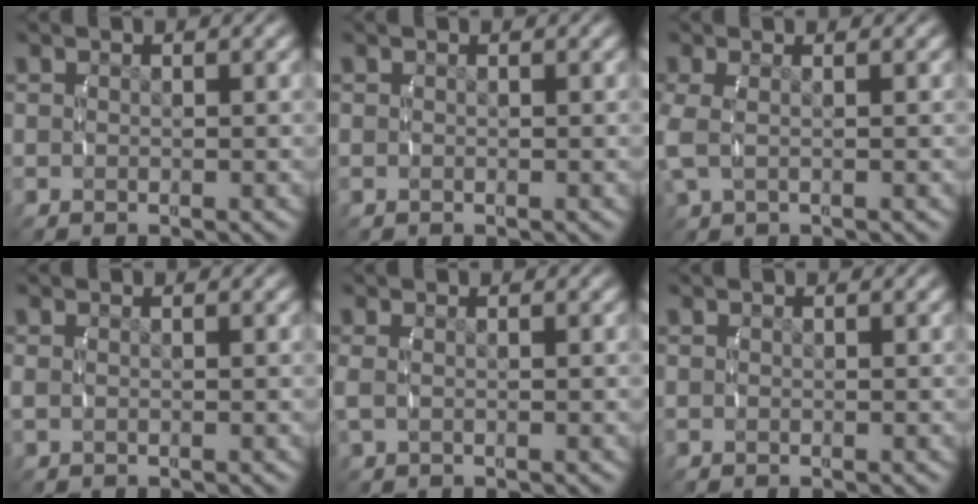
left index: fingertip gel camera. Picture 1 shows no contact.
{"total": 0.0}
{"total": 2.0, "force": [0.2, 1.0, 1.7], "torque": [-0.051, -0.002, 0.011]}
{"total": 0.8, "force": [0.0, 0.5, 0.6], "torque": [-0.023, -0.005, 0.004]}
{"total": 1.2, "force": [0.1, 0.6, 1.0], "torque": [-0.034, -0.004, 0.007]}
{"total": 0.0}